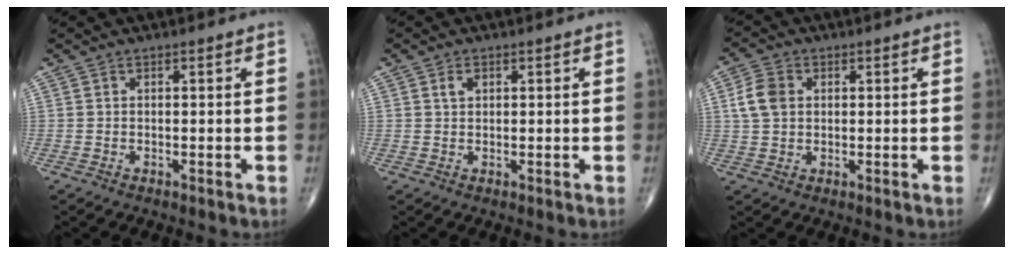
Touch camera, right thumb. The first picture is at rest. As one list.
[{"total": 1.6, "force": [0.6, 1.0, 1.0], "torque": [-0.015, 0.002, 0.012]}, {"total": 5.6, "force": [1.1, 4.1, 3.6], "torque": [-0.069, 0.006, 0.019]}]